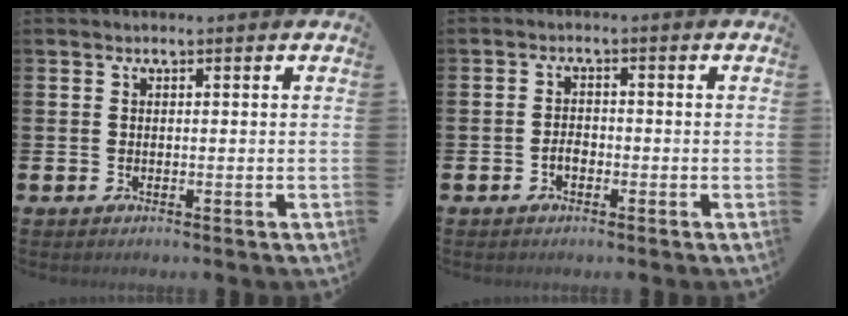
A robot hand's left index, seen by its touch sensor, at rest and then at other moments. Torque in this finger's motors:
{"motor_torque": [0.42, 0.32, 0.03, 0.01]}